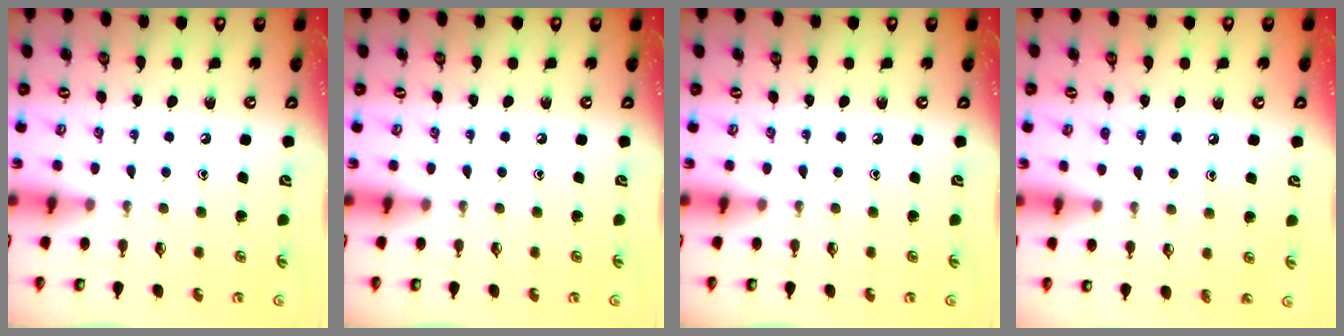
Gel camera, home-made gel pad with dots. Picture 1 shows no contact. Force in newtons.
{"total": 0.0}
{"total": 0.0}
{"total": 6.4, "press": 6.3, "slide": 0.7}